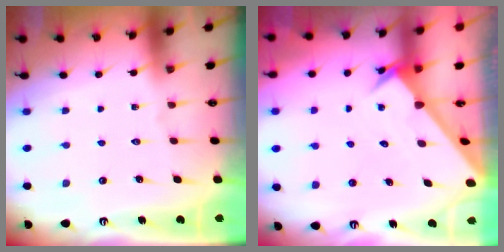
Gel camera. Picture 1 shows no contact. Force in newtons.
{"total": 2.9, "press": 2.9, "slide": 0.1}